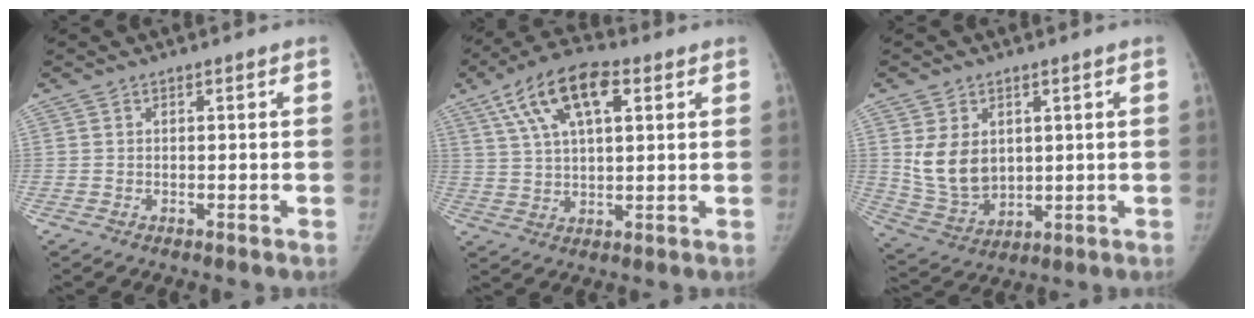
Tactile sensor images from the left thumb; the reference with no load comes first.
{"total": 13.7, "force": [5.9, 6.2, 10.7], "torque": [-0.185, 0.007, 0.103]}
{"total": 10.0, "force": [2.3, 7.4, 6.4], "torque": [-0.091, -0.021, 0.068]}